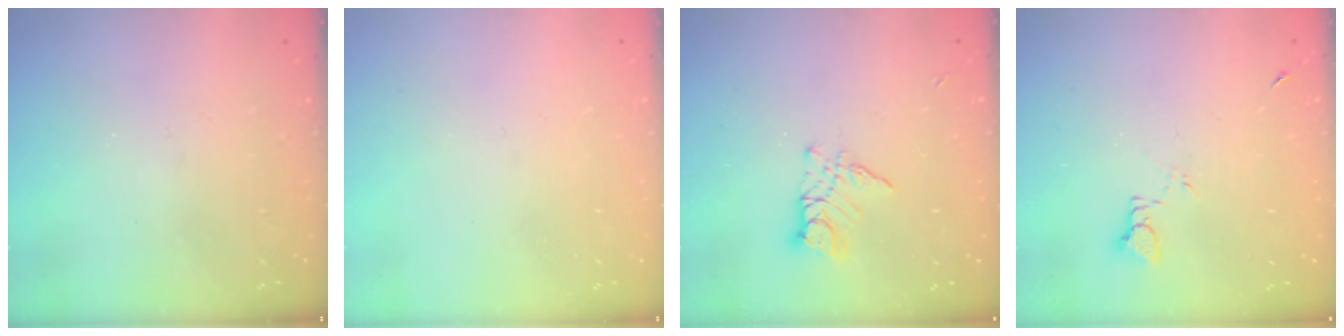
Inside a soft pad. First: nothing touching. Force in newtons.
{"total": 0.0}
{"total": 9.1, "press": 9.0, "slide": 0.8}
{"total": 2.5, "press": 2.5, "slide": 0.3}